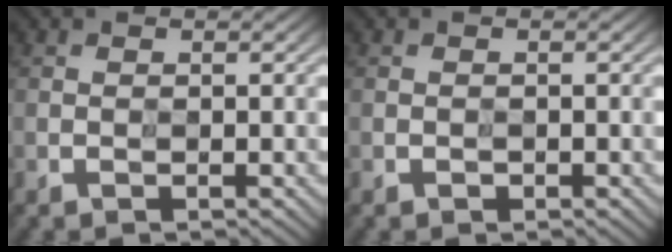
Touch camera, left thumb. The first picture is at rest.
{"total": 0.9, "force": [-0.6, 0.4, 0.5], "torque": [-0.006, 0.001, -0.011]}